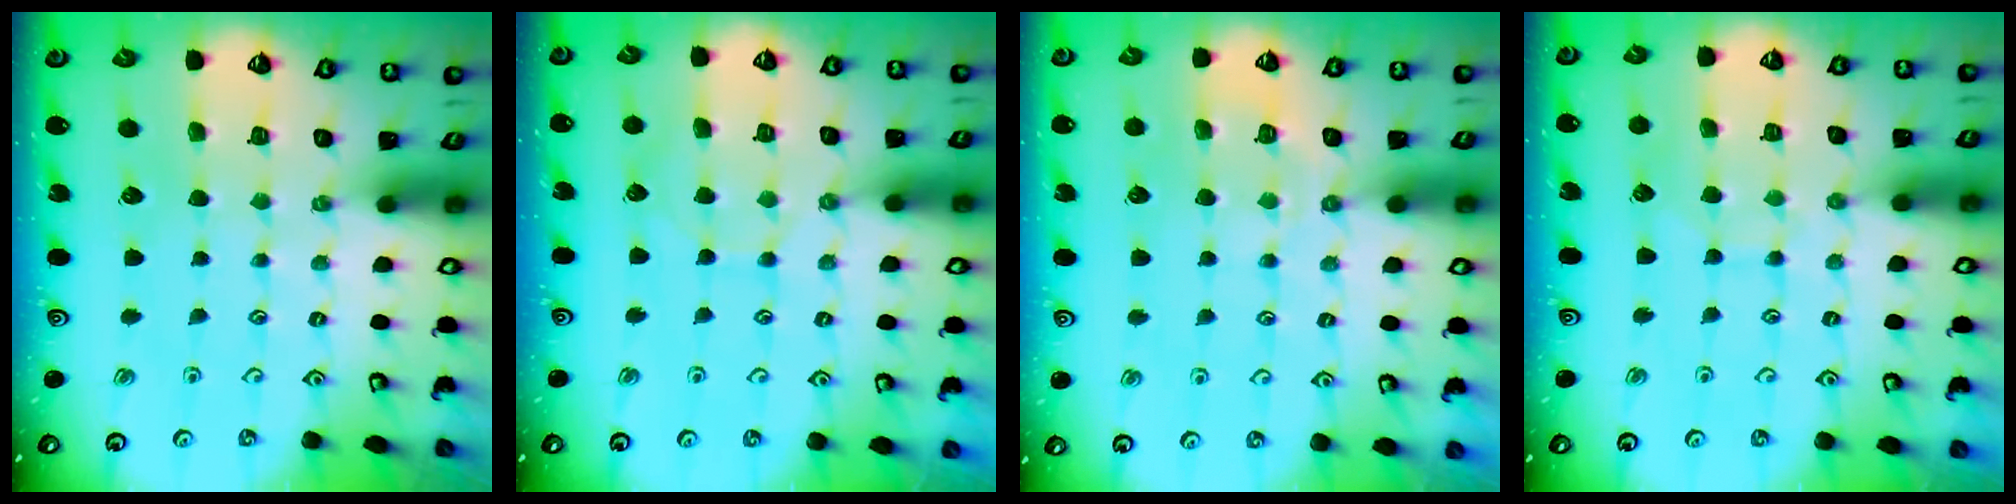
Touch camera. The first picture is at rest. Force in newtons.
{"total": 4.9, "press": 4.9, "slide": 0.3}
{"total": 6.1, "press": 6.1, "slide": 0.9}
{"total": 5.8, "press": 5.8, "slide": 0.5}